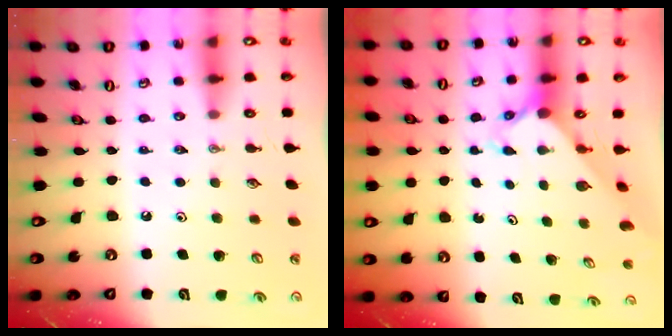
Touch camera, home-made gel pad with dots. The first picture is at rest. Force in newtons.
{"total": 2.5, "press": 2.5, "slide": 0.2}